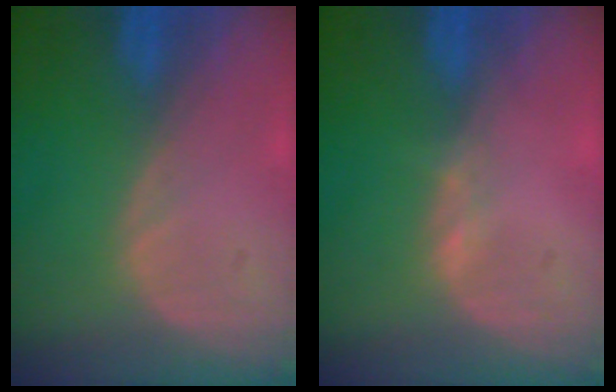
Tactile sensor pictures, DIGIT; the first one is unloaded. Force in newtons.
{"total": 0.6, "press": 0.5, "slide": 0.4}